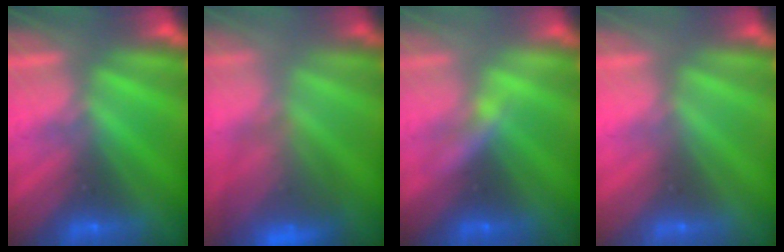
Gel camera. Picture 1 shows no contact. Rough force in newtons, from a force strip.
{"total": 11.8}
{"total": 2.2}
{"total": 2.8}